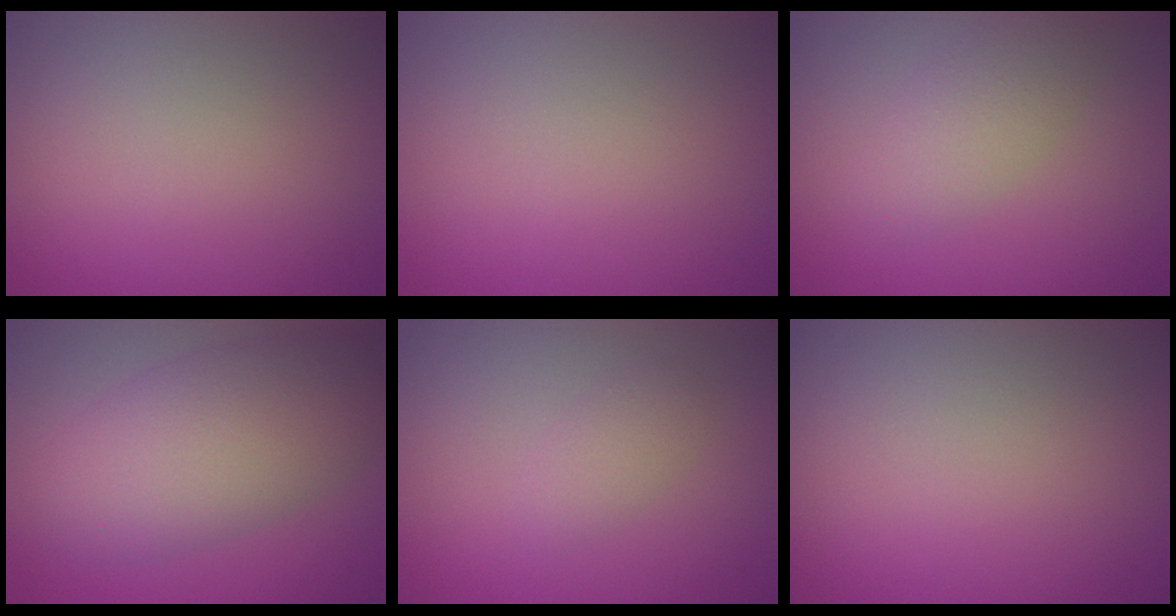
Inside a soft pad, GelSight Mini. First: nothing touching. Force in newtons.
{"total": 0.0}
{"total": 2.9, "press": 2.9, "slide": 0.1}
{"total": 7.3, "press": 7.3, "slide": 0.1}
{"total": 1.5, "press": 1.5, "slide": 0.0}
{"total": 0.0}